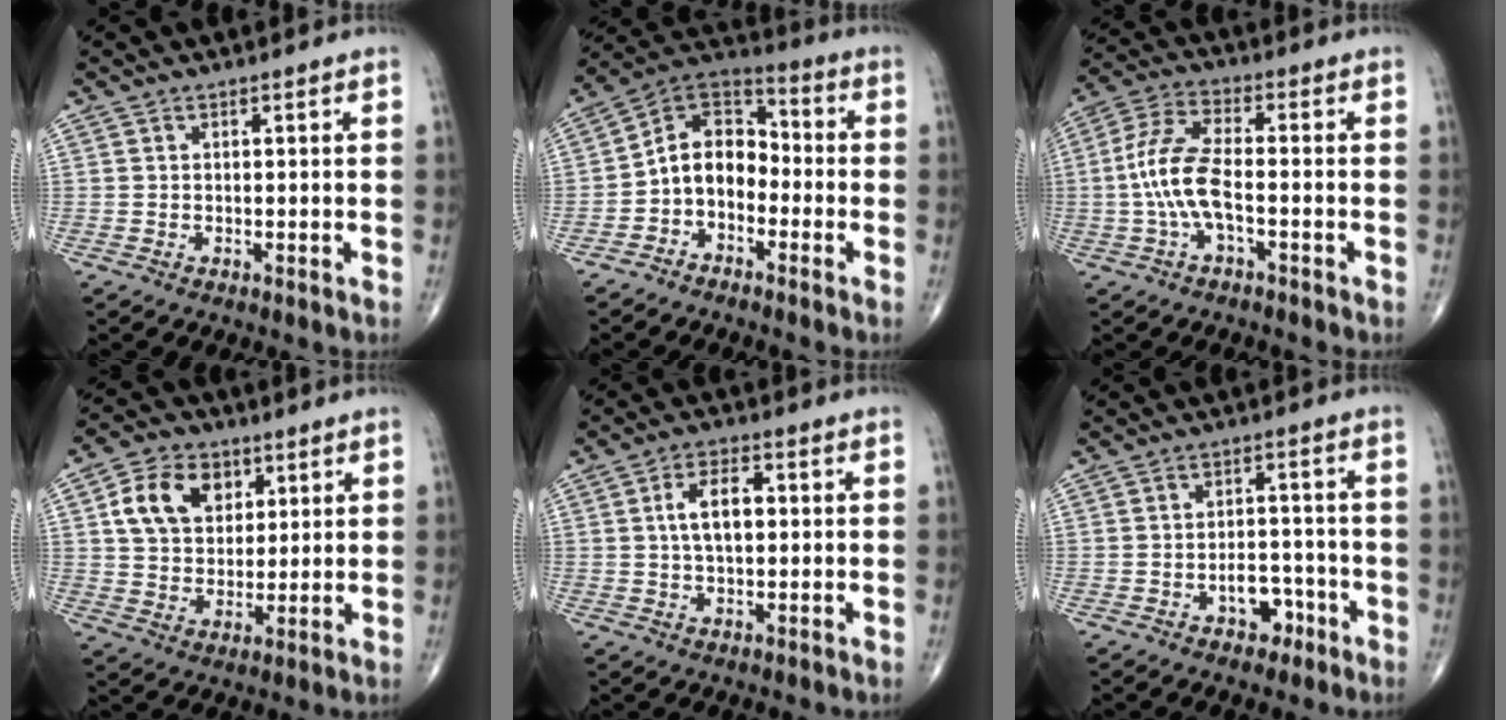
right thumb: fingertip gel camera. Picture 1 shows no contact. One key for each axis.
{"total": 10.2, "fx": -2.9, "fy": 7.6, "fz": 6.2, "tx": -0.080, "ty": 0.060, "tz": -0.071}
{"total": 9.5, "fx": -1.8, "fy": 3.7, "fz": 8.6, "tx": -0.195, "ty": 0.032, "tz": -0.040}
{"total": 11.8, "fx": 4.2, "fy": 8.6, "fz": 6.8, "tx": -0.088, "ty": -0.007, "tz": 0.074}
{"total": 6.8, "fx": 0.8, "fy": 3.7, "fz": 5.7, "tx": -0.099, "ty": 0.012, "tz": 0.010}
{"total": 5.6, "fx": -2.9, "fy": 3.5, "fz": 3.2, "tx": -0.018, "ty": 0.032, "tz": -0.043}